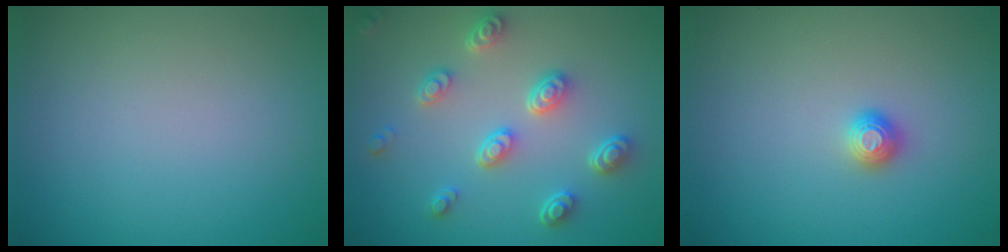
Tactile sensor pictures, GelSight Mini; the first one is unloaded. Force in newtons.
{"total": 4.5, "press": 3.5, "slide": 2.8}
{"total": 1.0, "press": 1.0, "slide": 0.1}